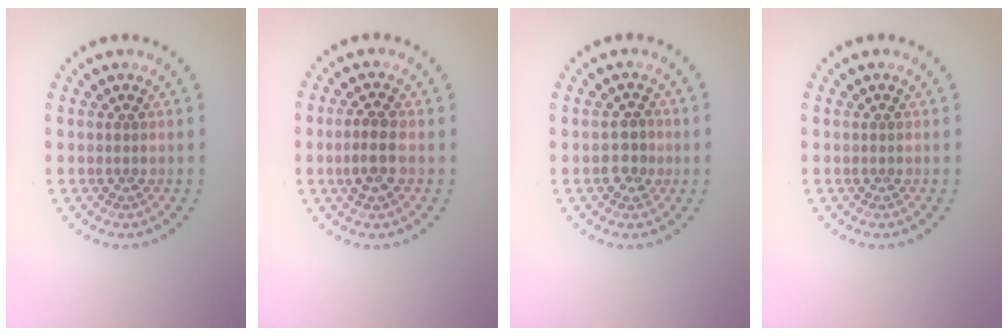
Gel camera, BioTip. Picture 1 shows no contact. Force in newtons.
{"total": 2.5, "press": 2.4, "slide": 0.6}
{"total": 2.1, "press": 2.0, "slide": 0.4}
{"total": 0.0}